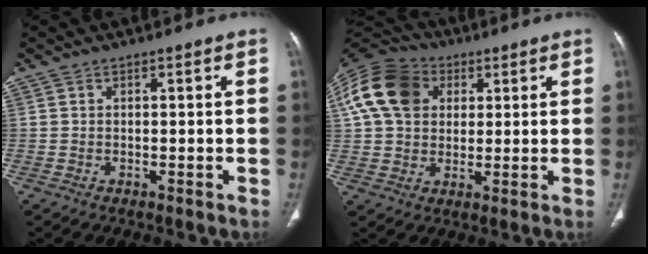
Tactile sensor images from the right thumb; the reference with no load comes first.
{"total": 16.8, "force": [4.7, 13.0, 9.6], "torque": [-0.187, 0.016, 0.076]}